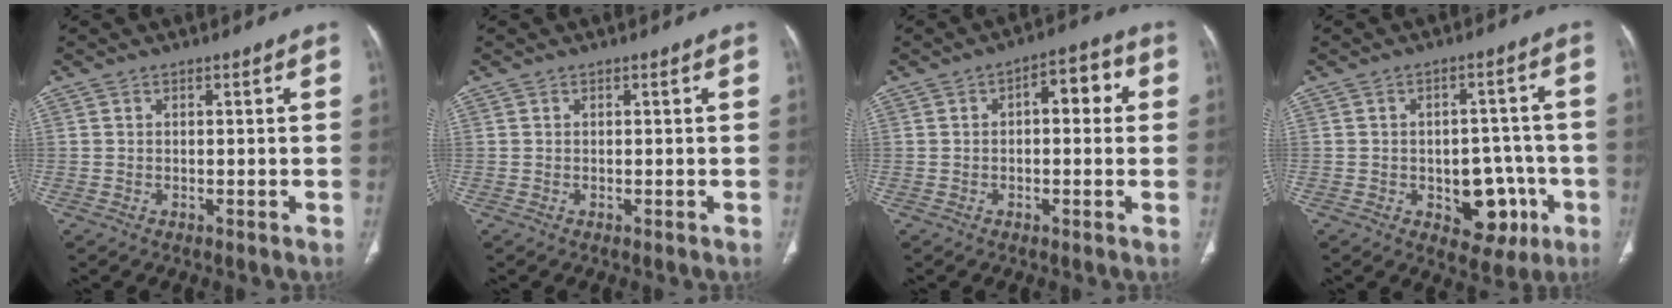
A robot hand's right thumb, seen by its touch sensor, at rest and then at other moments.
{"total": 0.0}
{"total": 6.3, "force": [1.0, 3.3, 5.2], "torque": [-0.044, 0.020, 0.005]}
{"total": 10.1, "force": [-3.3, 6.6, 7.0], "torque": [-0.045, 0.025, -0.032]}